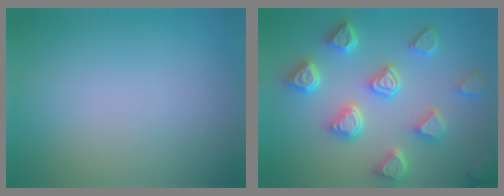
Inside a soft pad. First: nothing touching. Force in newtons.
{"total": 6.9, "press": 5.7, "slide": 3.9}